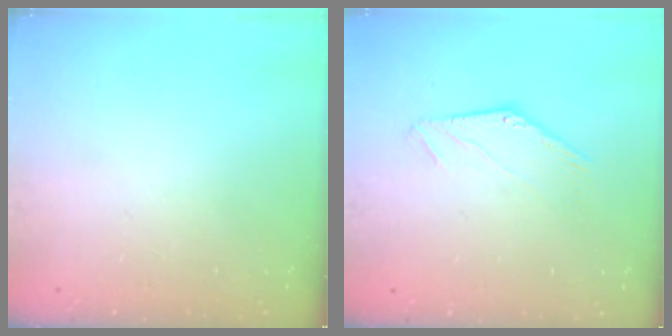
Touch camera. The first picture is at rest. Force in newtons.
{"total": 0.0}